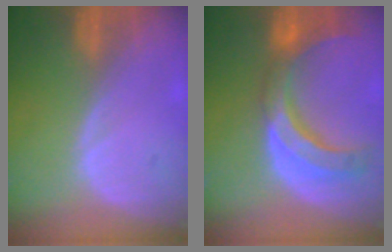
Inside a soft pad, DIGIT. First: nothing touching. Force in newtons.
{"total": 10.8, "press": 9.4, "slide": 5.2}